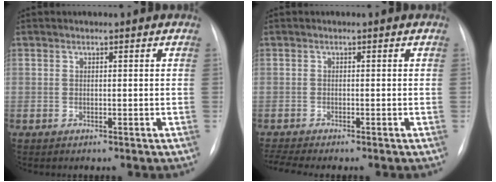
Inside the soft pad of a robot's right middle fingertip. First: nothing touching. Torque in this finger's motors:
{"motor_torque": [0.40, -0.34, 0.00, 0.01]}